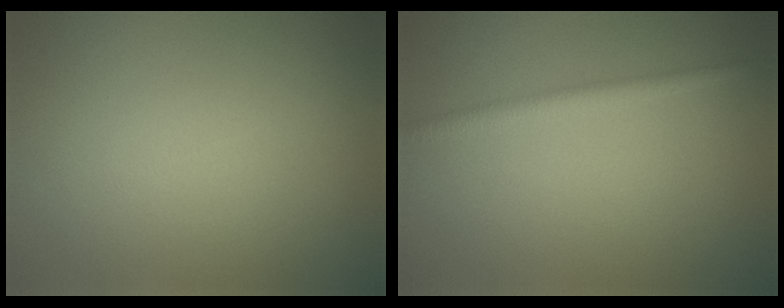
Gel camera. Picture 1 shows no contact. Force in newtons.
{"total": 1.9, "press": 1.9, "slide": 0.1}